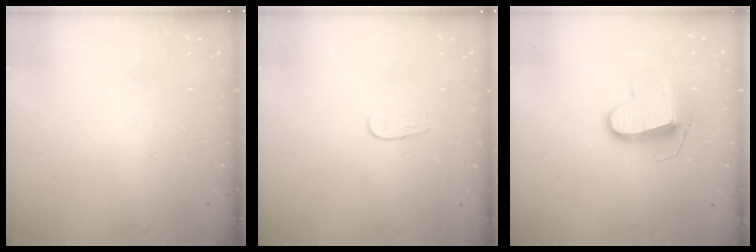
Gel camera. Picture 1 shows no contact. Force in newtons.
{"total": 4.0, "press": 4.0, "slide": 0.3}
{"total": 10.6, "press": 10.6, "slide": 0.9}